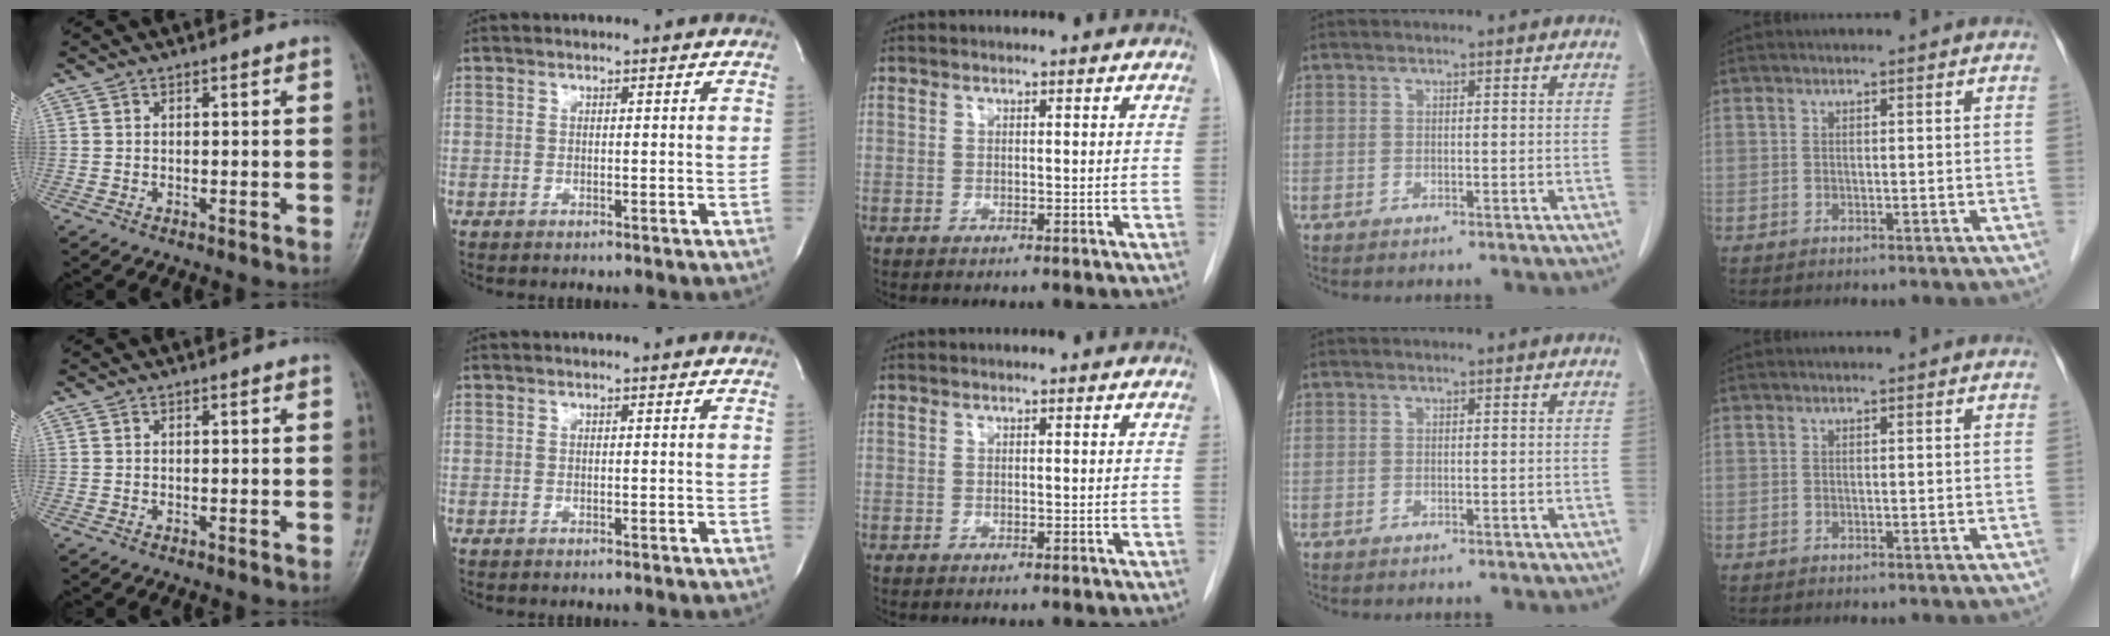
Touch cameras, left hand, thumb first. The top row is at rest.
{}